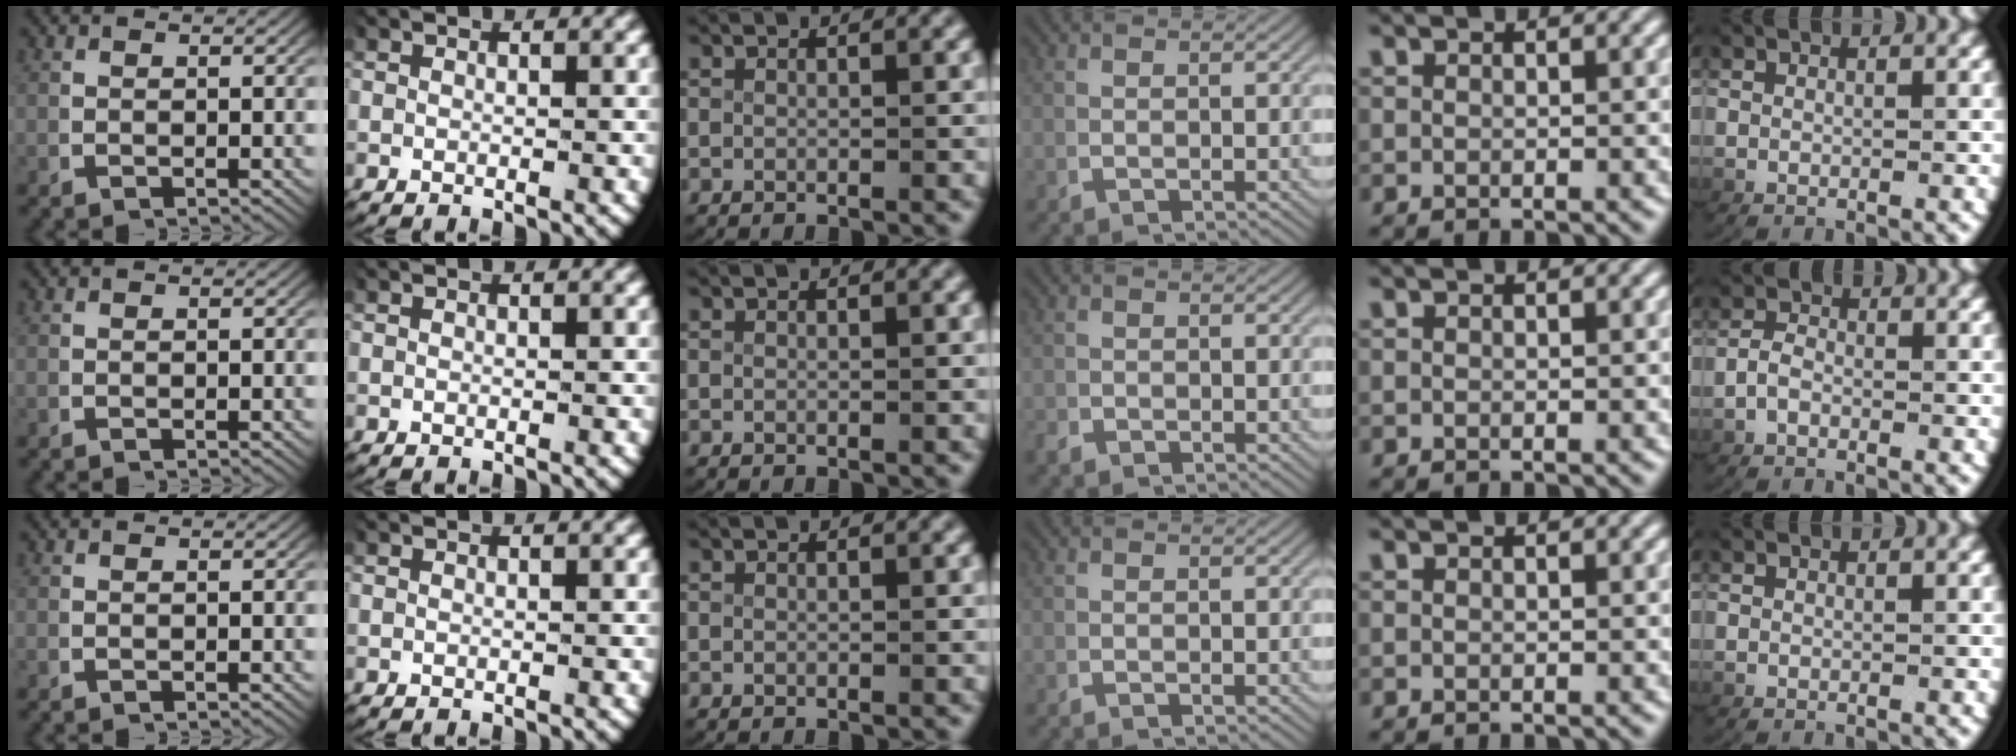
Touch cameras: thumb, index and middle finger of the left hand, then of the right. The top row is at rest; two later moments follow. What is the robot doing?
{"motion": "lift_and_place", "object": "paper towel"}